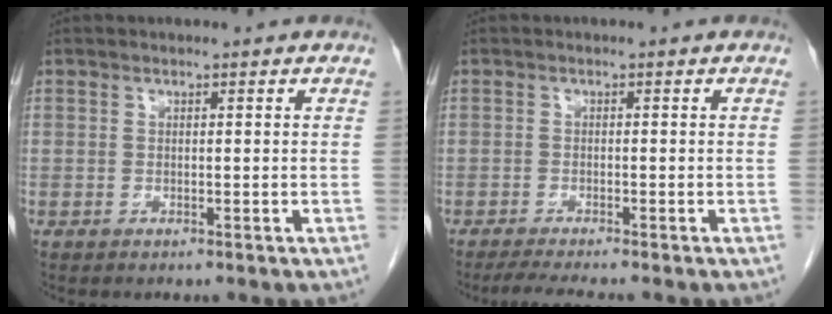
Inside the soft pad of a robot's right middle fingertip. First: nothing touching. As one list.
[{"total": 4.0, "force": [-3.4, -0.7, 2.0], "torque": [-0.036, -0.017, -0.058]}]